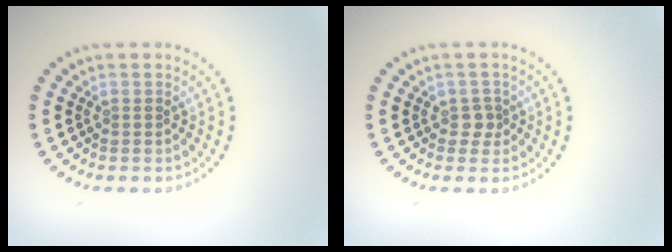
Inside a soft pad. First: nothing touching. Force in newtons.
{"total": 1.3, "press": 1.1, "slide": 0.8}